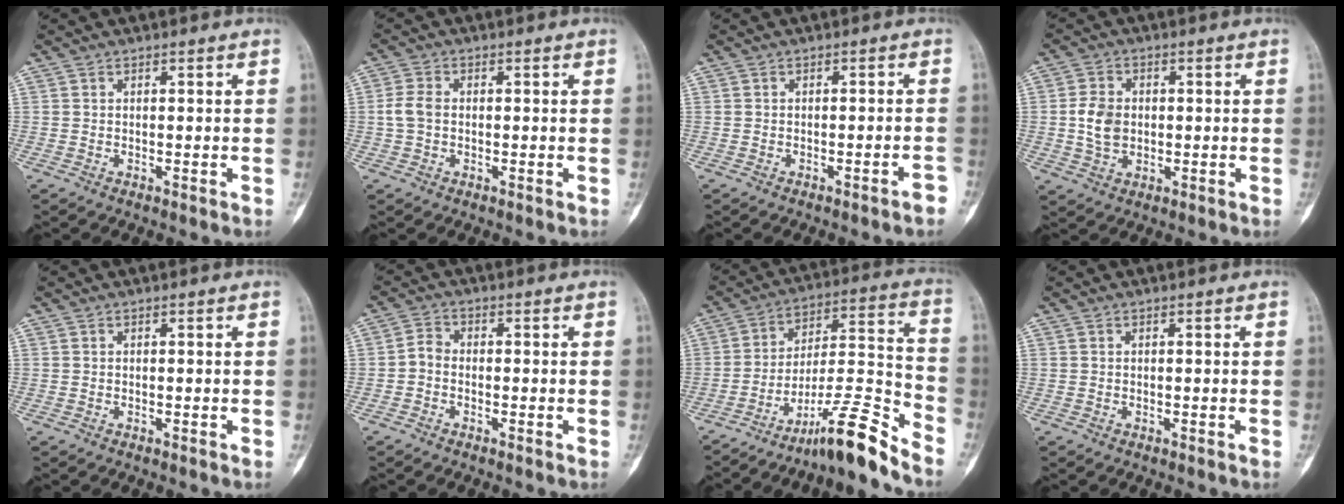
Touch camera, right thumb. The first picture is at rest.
{"total": 3.6, "force": [-0.2, 2.5, 2.6], "torque": [-0.059, 0.008, -0.009]}
{"total": 2.0, "force": [-1.4, 0.1, 1.4], "torque": [-0.024, 0.012, -0.018]}
{"total": 6.0, "force": [-0.1, 4.5, 4.0], "torque": [-0.066, 0.003, 0.000]}
{"total": 0.0}
{"total": 2.6, "force": [-0.9, 1.8, 1.6], "torque": [-0.027, 0.011, -0.028]}
{"total": 14.6, "force": [-11.6, 0.7, 8.9], "torque": [-0.144, 0.106, -0.191]}
{"total": 0.0}